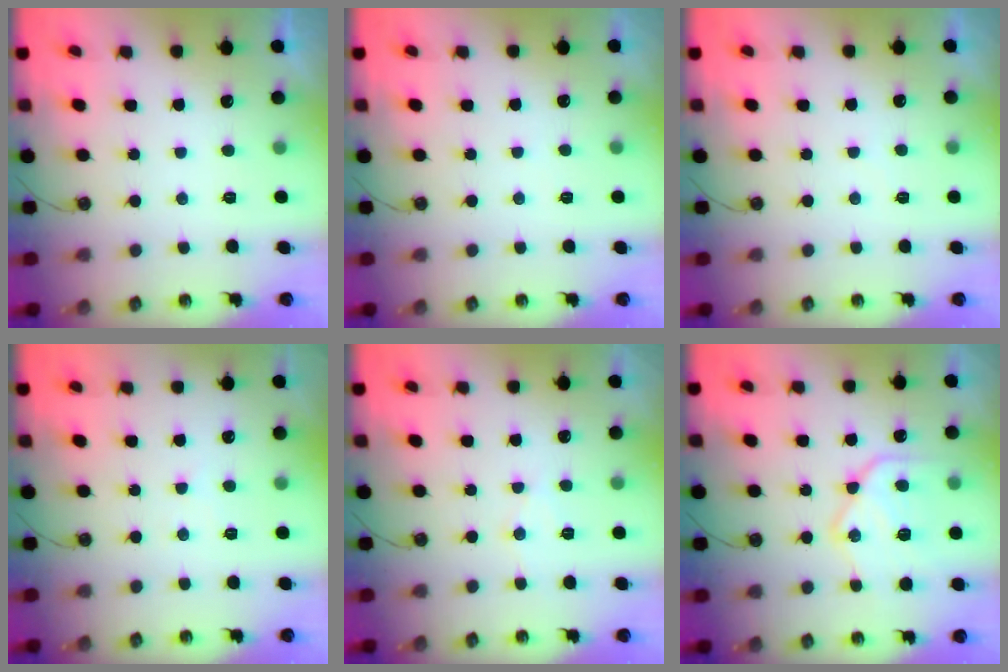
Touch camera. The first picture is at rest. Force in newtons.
{"total": 2.4, "press": 2.4, "slide": 0.4}
{"total": 2.4, "press": 2.4, "slide": 0.4}
{"total": 3.1, "press": 3.1, "slide": 0.5}
{"total": 6.0, "press": 6.0, "slide": 0.3}
{"total": 17.8, "press": 17.8, "slide": 1.6}